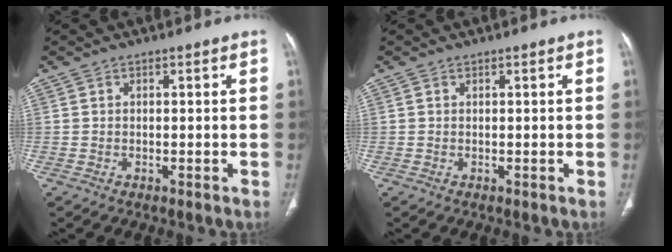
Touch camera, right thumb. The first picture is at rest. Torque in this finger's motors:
{"motor_torque": [-0.58, -0.13, 0.37, 0.17, -0.02]}